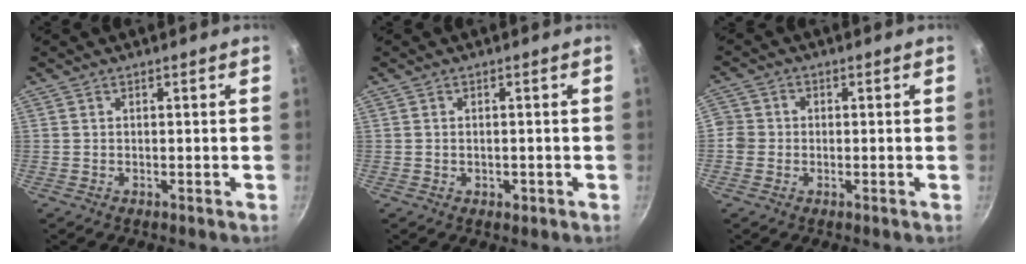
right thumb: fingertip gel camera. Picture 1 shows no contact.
{"total": 1.5, "force": [-0.5, 1.1, 0.9], "torque": [-0.010, 0.004, -0.003]}
{"total": 3.8, "force": [-0.5, 3.6, 1.0], "torque": [-0.006, 0.010, -0.014]}